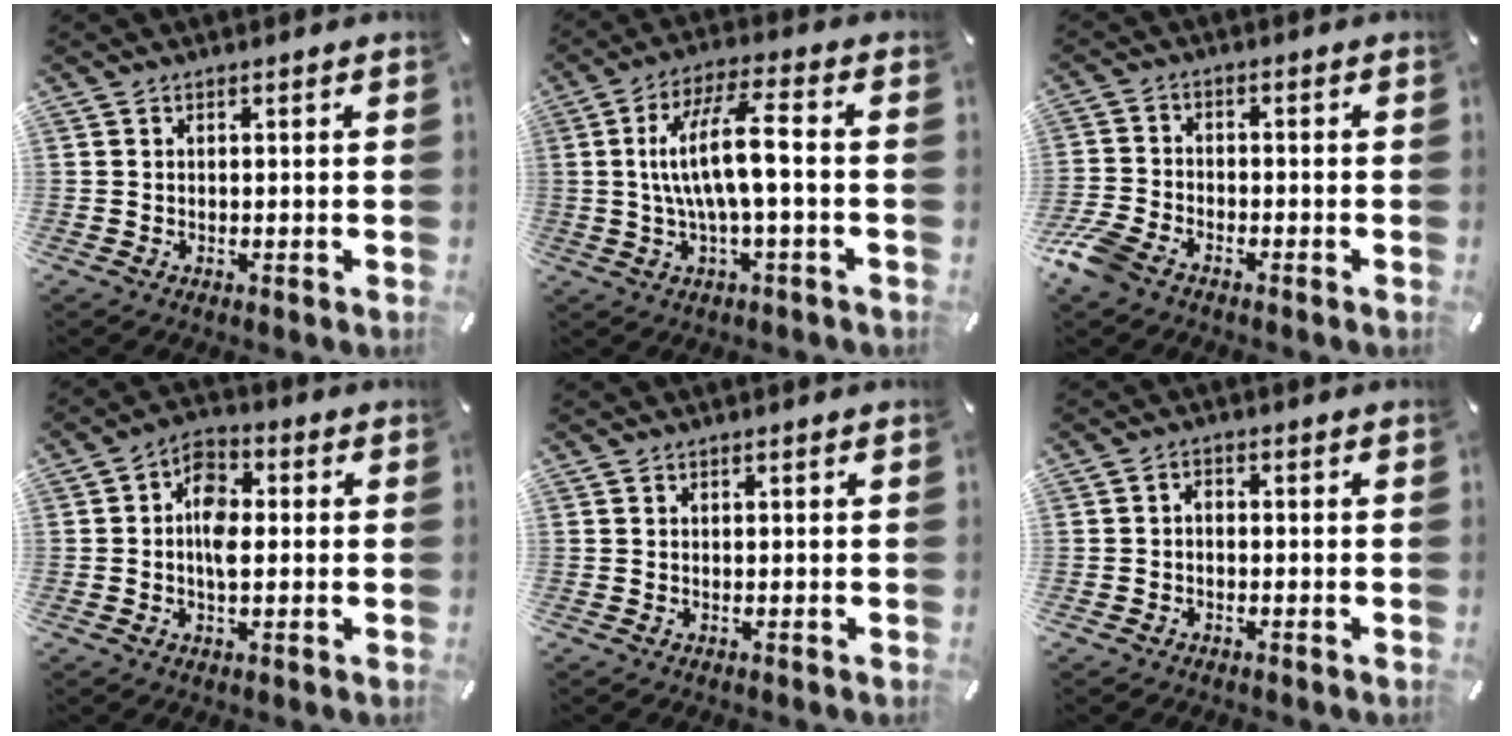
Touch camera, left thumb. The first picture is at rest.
{"total": 12.6, "force": [-0.2, 2.8, 12.3], "torque": [-0.243, 0.003, -0.011]}
{"total": 6.7, "force": [-4.7, 3.2, 3.5], "torque": [-0.094, 0.009, -0.096]}
{"total": 7.4, "force": [-0.3, 4.6, 5.8], "torque": [-0.088, 0.005, -0.009]}
{"total": 0.0}
{"total": 1.9, "force": [-1.1, 1.3, 0.8], "torque": [-0.015, 0.009, -0.024]}